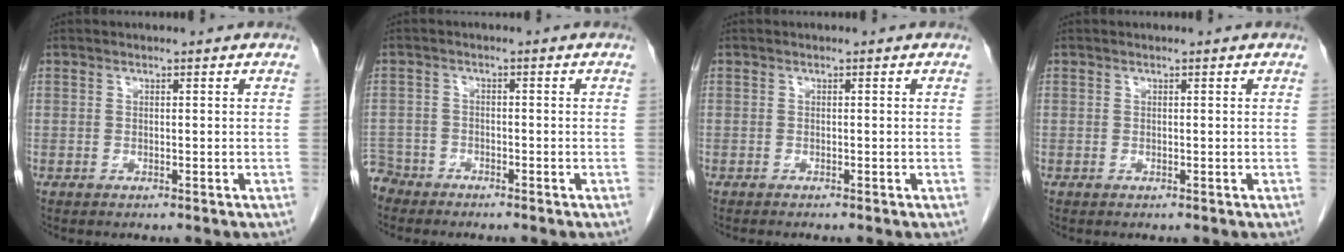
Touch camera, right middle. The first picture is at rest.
{"total": 4.2, "force": [-3.8, 1.5, -0.8], "torque": [0.014, -0.005, -0.080]}
{"total": 0.8, "force": [-0.7, -0.2, 0.3], "torque": [-0.005, 0.002, -0.012]}
{"total": 0.0}